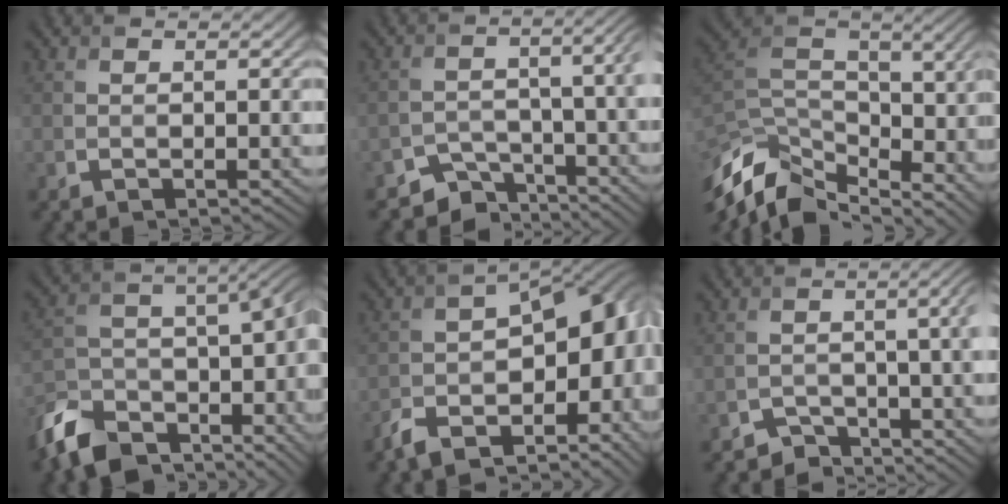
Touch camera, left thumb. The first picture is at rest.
{"total": 5.9, "force": [-4.7, 2.6, 2.5], "torque": [-0.034, -0.019, -0.076]}
{"total": 14.5, "force": [-6.9, 7.2, 10.5], "torque": [-0.252, -0.018, -0.112]}
{"total": 13.8, "force": [-7.4, 6.9, 9.4], "torque": [-0.223, -0.017, -0.116]}
{"total": 14.2, "force": [-6.4, 7.1, 10.5], "torque": [-0.159, -0.026, -0.089]}
{"total": 4.1, "force": [-3.4, 1.3, 1.8], "torque": [-0.029, -0.005, -0.056]}